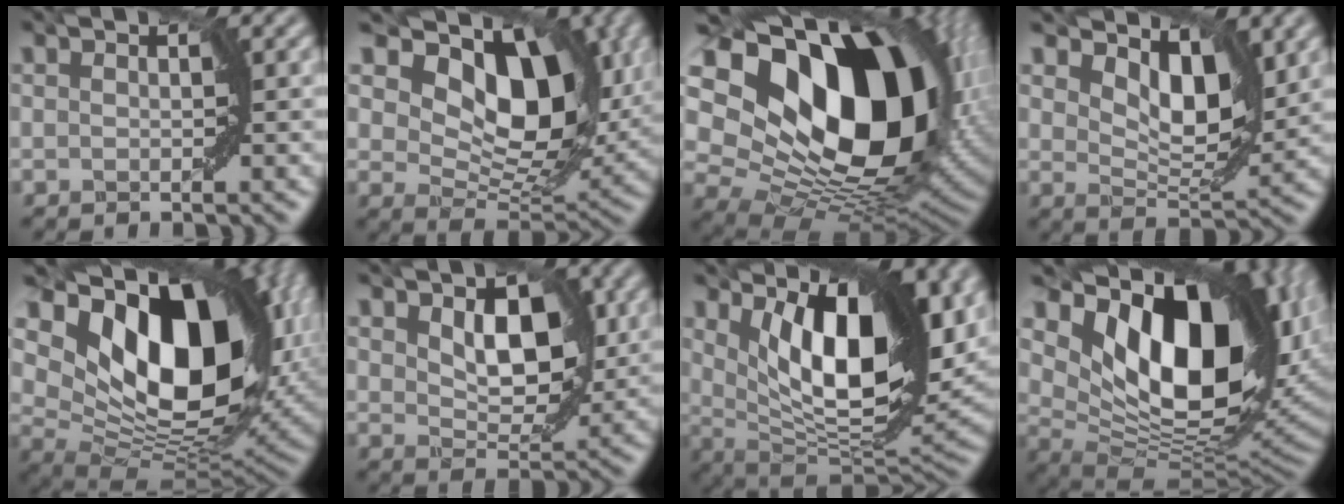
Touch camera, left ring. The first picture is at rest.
{"total": 12.4, "force": [4.3, 7.8, 8.6], "torque": [-0.124, -0.008, 0.075]}
{"total": 21.1, "force": [6.4, 13.1, 15.3], "torque": [-0.273, 0.016, 0.120]}
{"total": 5.8, "force": [3.0, 2.9, 4.1], "torque": [-0.067, -0.012, 0.045]}
{"total": 17.2, "force": [5.8, 10.1, 12.7], "torque": [-0.200, -0.004, 0.104]}
{"total": 5.7, "force": [1.5, 3.4, 4.4], "torque": [-0.075, -0.008, 0.031]}
{"total": 12.3, "force": [4.1, 5.1, 10.5], "torque": [-0.156, -0.006, 0.071]}
{"total": 16.9, "force": [6.0, 9.5, 12.6], "torque": [-0.191, 0.000, 0.105]}